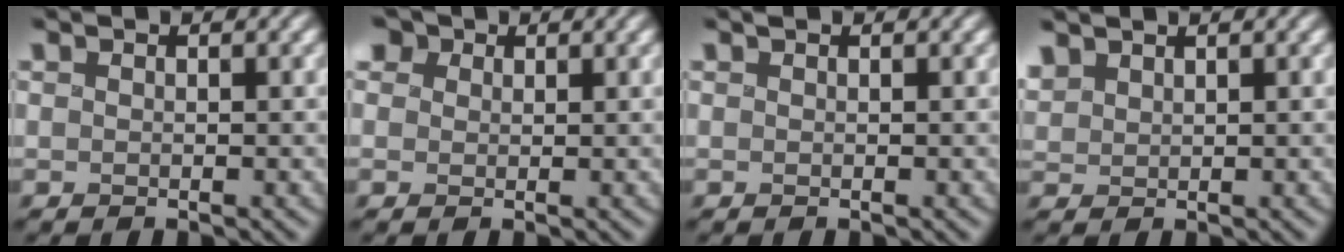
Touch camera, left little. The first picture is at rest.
{"total": 4.6, "force": [3.1, 2.8, 2.0], "torque": [-0.051, 0.005, 0.050]}
{"total": 0.0}
{"total": 1.9, "force": [1.5, 0.9, 0.7], "torque": [-0.021, 0.010, 0.034]}